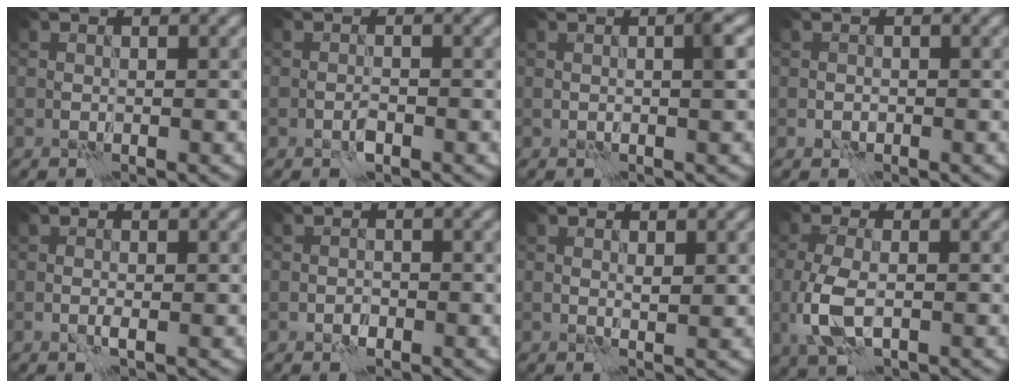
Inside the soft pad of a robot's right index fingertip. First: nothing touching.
{"total": 1.1, "force": [-0.7, 0.4, 0.8], "torque": [-0.017, 0.002, -0.014]}
{"total": 1.3, "force": [0.3, -0.1, 1.3], "torque": [-0.021, 0.002, 0.003]}
{"total": 0.9, "force": [-0.3, 0.8, 0.2], "torque": [-0.002, -0.004, -0.007]}
{"total": 0.9, "force": [-0.3, 0.3, 0.8], "torque": [-0.021, -0.002, -0.007]}
{"total": 1.1, "force": [-0.6, 0.8, 0.6], "torque": [-0.008, 0.002, -0.013]}
{"total": 0.7, "force": [0.3, 0.1, 0.6], "torque": [-0.012, -0.002, 0.006]}
{"total": 4.9, "force": [-0.8, 2.7, 4.0], "torque": [-0.100, -0.011, -0.014]}